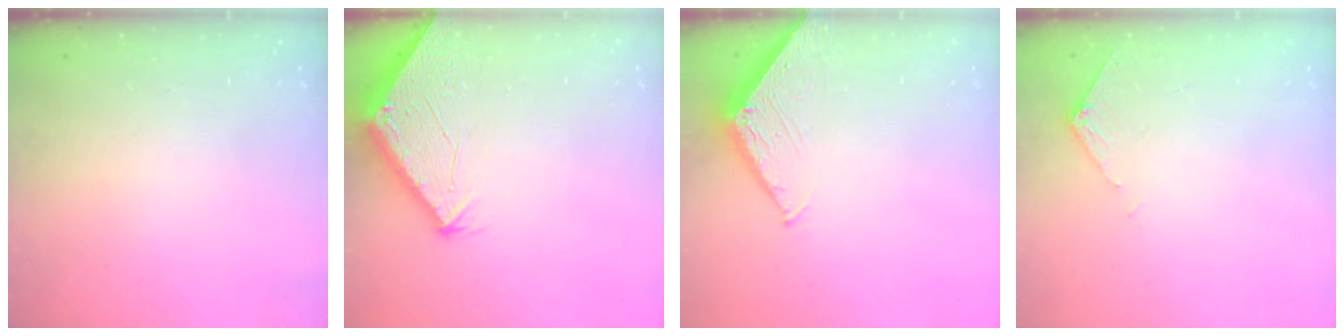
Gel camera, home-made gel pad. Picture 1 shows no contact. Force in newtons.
{"total": 2.7, "press": 2.7, "slide": 0.1}
{"total": 6.5, "press": 6.5, "slide": 0.4}
{"total": 5.9, "press": 5.8, "slide": 0.7}